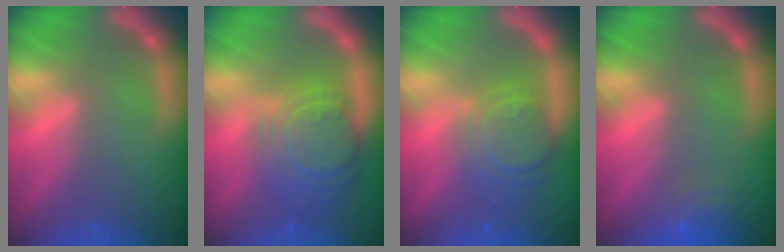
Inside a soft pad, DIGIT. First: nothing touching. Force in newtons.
{"total": 9.5}
{"total": 6.5}
{"total": 4.0}